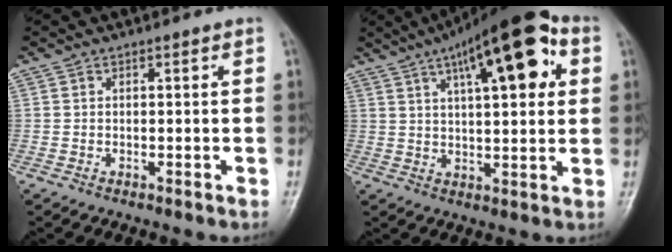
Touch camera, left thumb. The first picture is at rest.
{"total": 19.1, "force": [7.7, 6.6, 16.2], "torque": [-0.217, 0.007, 0.108]}